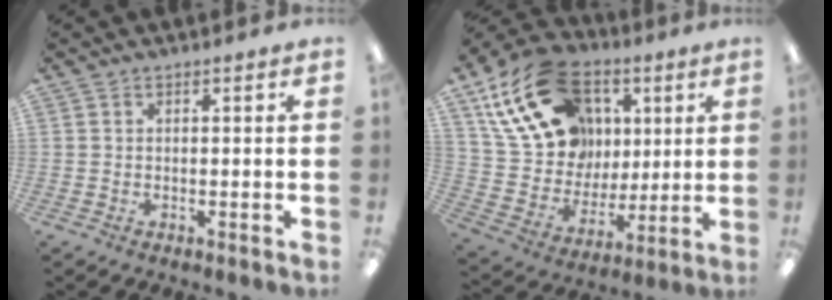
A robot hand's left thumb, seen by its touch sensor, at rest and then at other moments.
{"total": 24.1, "force": [10.4, 17.6, 12.6], "torque": [-0.230, -0.026, 0.203]}